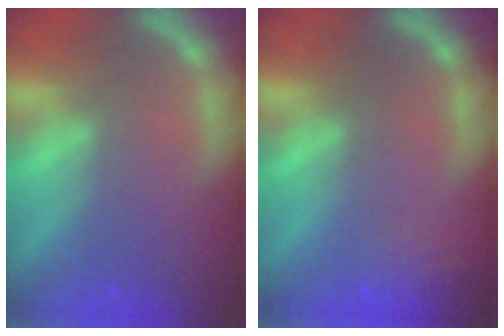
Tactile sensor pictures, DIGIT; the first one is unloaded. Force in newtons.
{"total": 4.6}